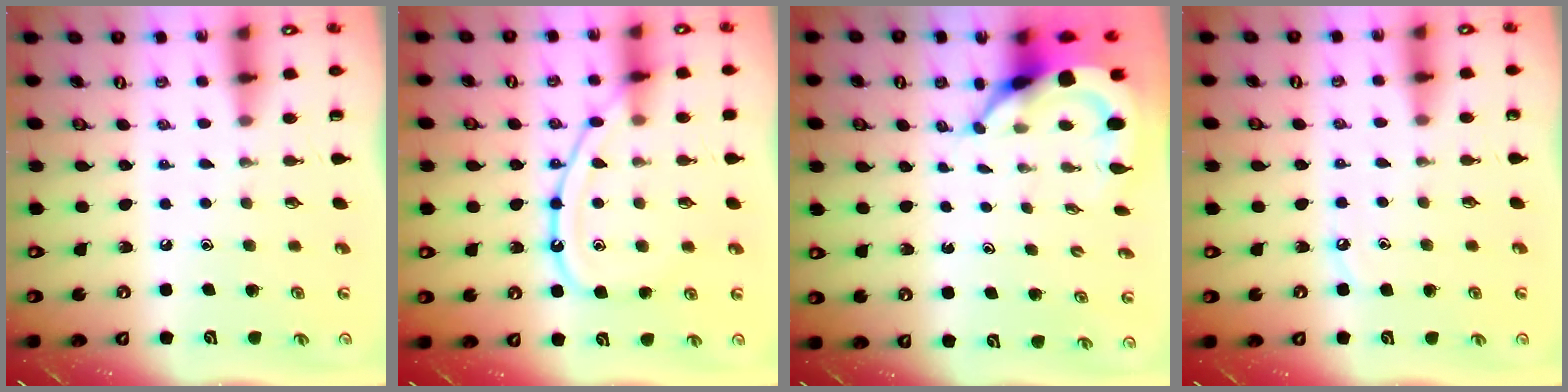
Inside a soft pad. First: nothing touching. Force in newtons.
{"total": 13.3, "press": 13.3, "slide": 1.2}
{"total": 5.9, "press": 5.8, "slide": 0.7}
{"total": 3.5, "press": 3.4, "slide": 0.5}